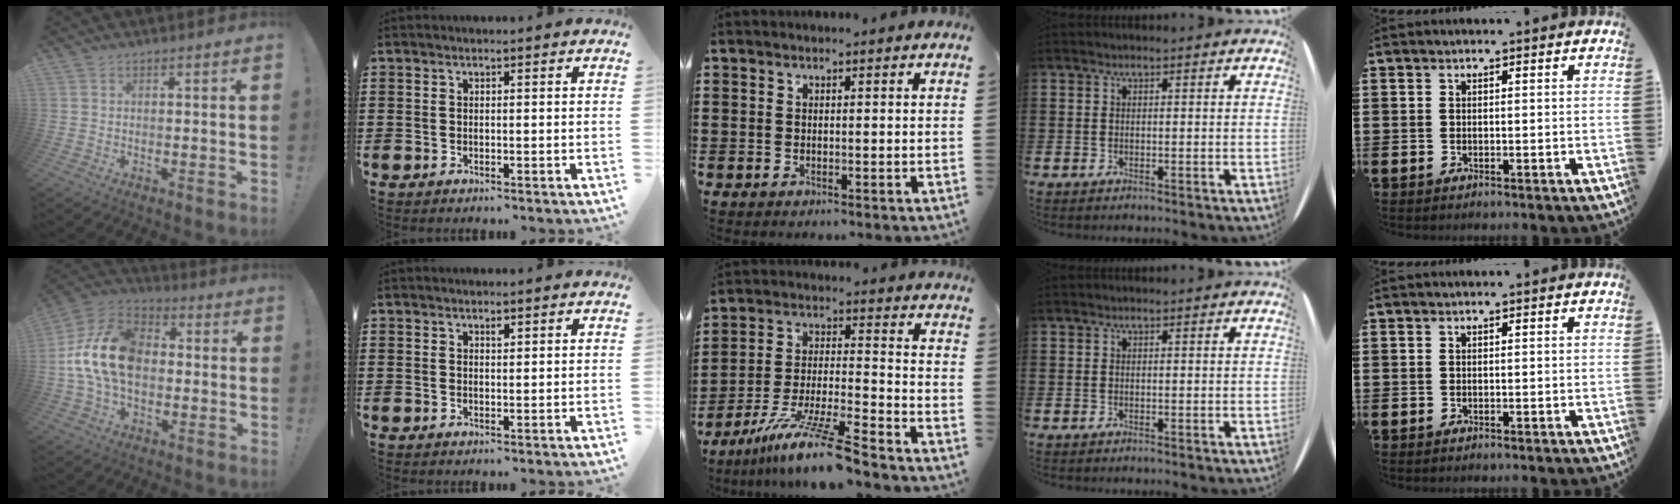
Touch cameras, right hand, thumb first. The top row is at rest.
{"thumb": {"total": 18.7, "force": [0.0, 13.0, 13.5], "torque": [-0.248, 0.023, 0.007]}, "index": {"total": 0.8, "force": [0.6, 0.3, 0.5], "torque": [-0.010, 0.001, 0.011]}, "middle": {"total": 11.3, "force": [-8.8, 0.6, 7.0], "torque": [-0.140, 0.006, -0.174]}}